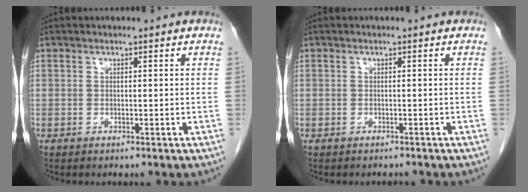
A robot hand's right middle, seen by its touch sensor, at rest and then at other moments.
{"total": 1.4, "force": [-1.4, 0.4, 0.1], "torque": [-0.008, -0.004, -0.019]}